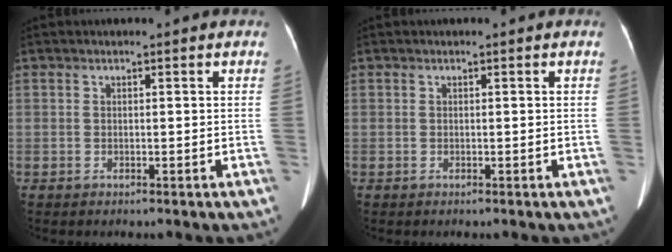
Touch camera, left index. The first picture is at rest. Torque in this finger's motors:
{"motor_torque": [0.06, 0.01, 0.00, 0.01]}